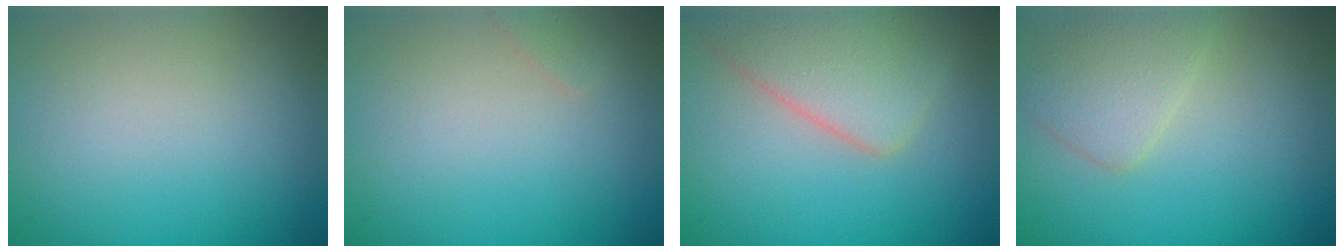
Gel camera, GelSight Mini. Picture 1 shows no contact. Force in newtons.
{"total": 0.6, "press": 0.6, "slide": 0.1}
{"total": 5.2, "press": 5.1, "slide": 0.3}
{"total": 2.8, "press": 2.8, "slide": 0.2}